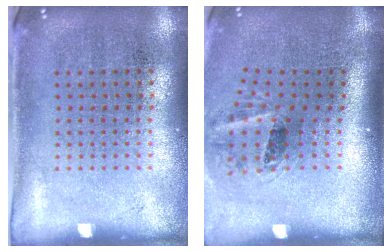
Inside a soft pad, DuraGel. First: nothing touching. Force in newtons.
{"total": 1.5, "press": 1.1, "slide": 1.1}